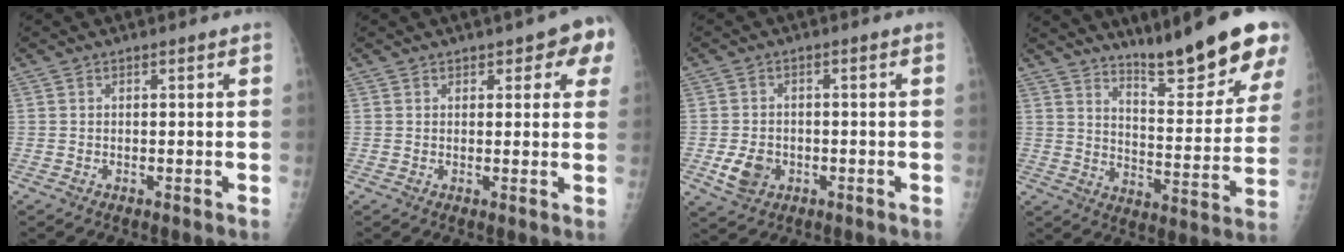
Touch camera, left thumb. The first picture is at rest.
{"total": 5.7, "force": [2.8, 2.7, 4.2], "torque": [-0.012, -0.004, 0.023]}
{"total": 5.2, "force": [-1.7, 4.0, 2.8], "torque": [-0.042, 0.005, -0.026]}
{"total": 18.5, "force": [14.2, 2.9, 11.6], "torque": [-0.136, -0.099, 0.213]}